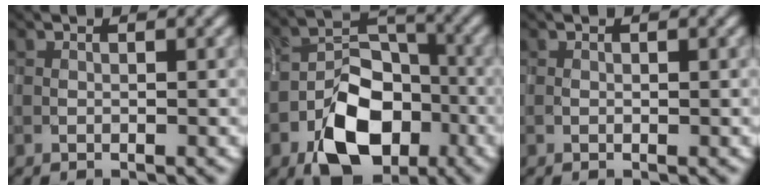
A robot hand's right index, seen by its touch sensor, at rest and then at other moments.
{"total": 8.9, "force": [-4.3, 5.4, 5.6], "torque": [-0.087, 0.001, -0.073]}
{"total": 0.0}